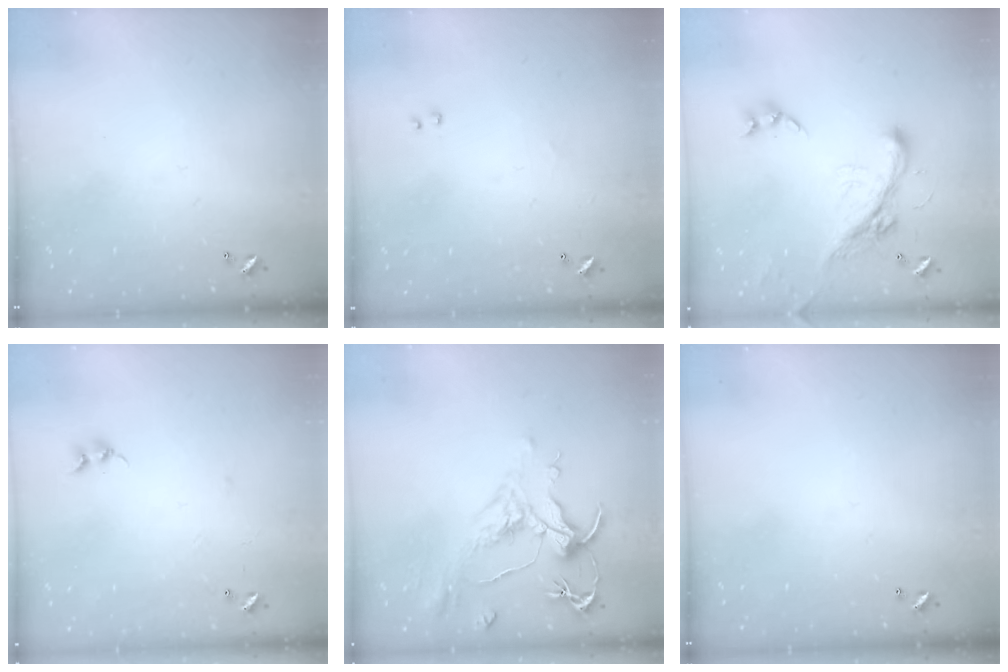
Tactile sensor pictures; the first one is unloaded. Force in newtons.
{"total": 2.3, "press": 2.2, "slide": 0.8}
{"total": 5.5, "press": 5.3, "slide": 1.5}
{"total": 5.1, "press": 5.0, "slide": 0.7}
{"total": 1.6, "press": 0.8, "slide": 1.5}
{"total": 0.0}